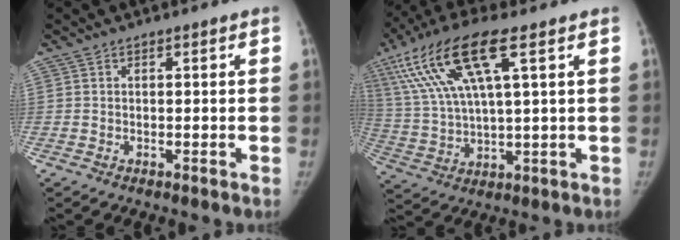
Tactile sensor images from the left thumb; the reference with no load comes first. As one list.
[{"total": 17.7, "force": [7.6, 4.9, 15.2], "torque": [-0.328, 0.002, 0.145]}]